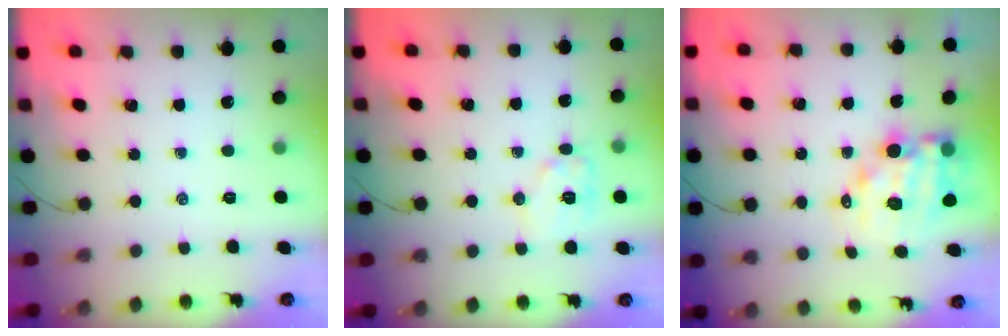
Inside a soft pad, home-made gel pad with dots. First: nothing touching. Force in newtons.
{"total": 8.7, "press": 8.7, "slide": 0.2}
{"total": 10.5, "press": 10.1, "slide": 2.9}